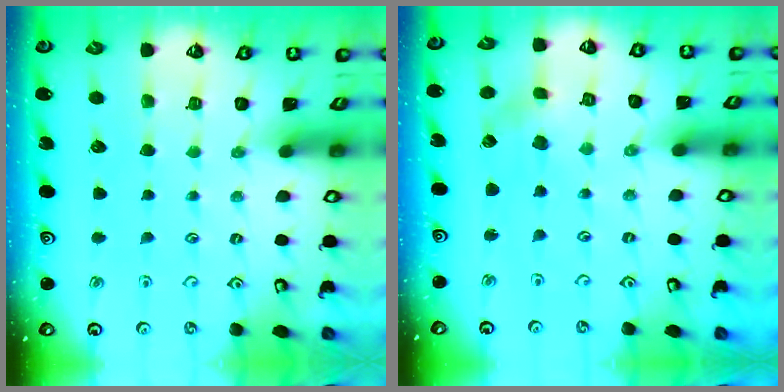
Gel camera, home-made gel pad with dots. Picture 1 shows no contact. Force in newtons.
{"total": 2.3, "press": 2.3, "slide": 0.5}